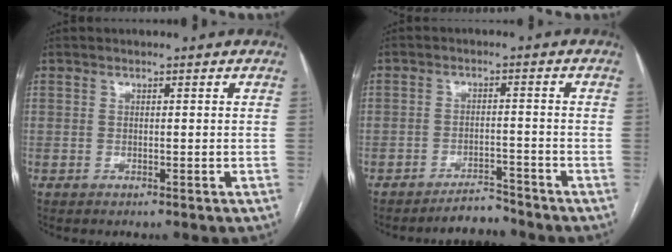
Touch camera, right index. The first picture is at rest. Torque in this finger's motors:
{"motor_torque": [-0.12, 0.00, -0.14, -0.07]}